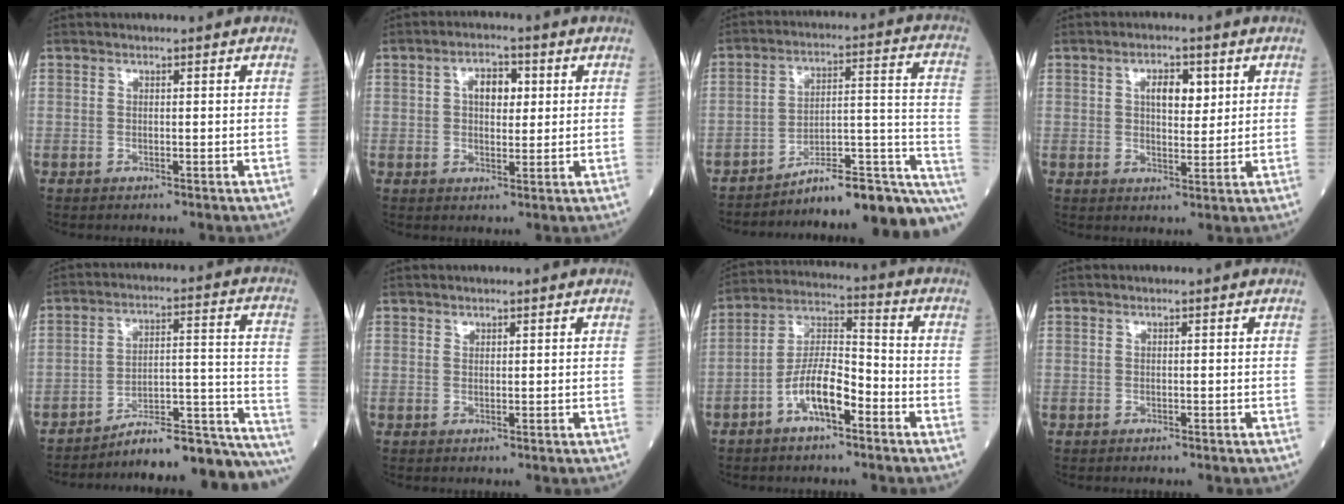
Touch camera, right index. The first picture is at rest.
{"total": 4.7, "force": [1.1, 2.6, 3.8], "torque": [-0.061, 0.012, 0.019]}
{"total": 18.4, "force": [-15.9, 1.5, 9.3], "torque": [-0.062, 0.053, -0.223]}
{"total": 4.8, "force": [1.7, 2.3, 3.9], "torque": [-0.062, 0.006, 0.026]}
{"total": 20.4, "force": [-19.5, 0.1, 5.8], "torque": [-0.020, 0.045, -0.269]}
{"total": 0.5, "force": [0.4, 0.3, 0.1], "torque": [0.001, -0.003, 0.004]}
{"total": 9.1, "force": [-4.4, 2.9, 7.5], "torque": [-0.148, 0.018, -0.082]}
{"total": 0.0}